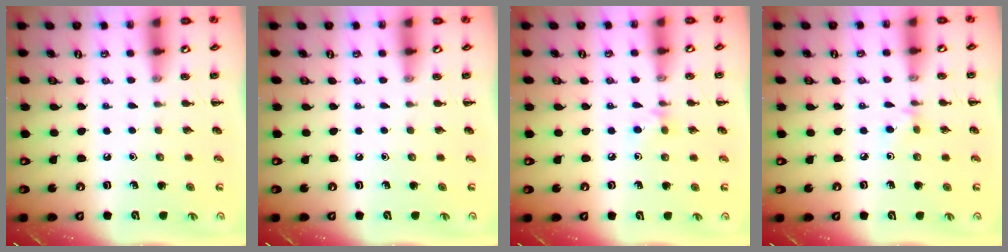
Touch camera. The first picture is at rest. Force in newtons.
{"total": 0.0}
{"total": 5.1, "press": 4.8, "slide": 1.7}
{"total": 2.8, "press": 2.6, "slide": 1.0}